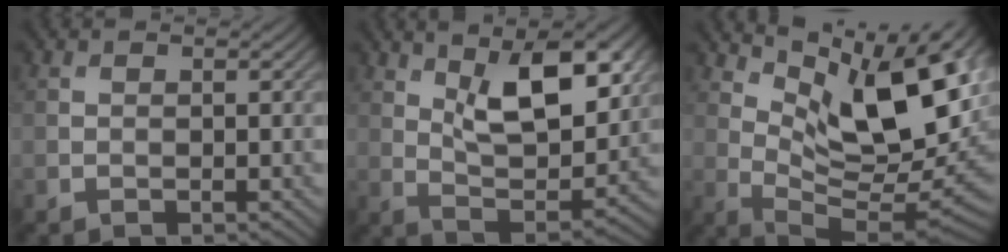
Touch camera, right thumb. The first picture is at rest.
{"total": 13.3, "force": [5.7, 5.6, 10.6], "torque": [-0.166, 0.000, 0.091]}
{"total": 14.6, "force": [5.2, 5.8, 12.4], "torque": [-0.196, -0.007, 0.101]}